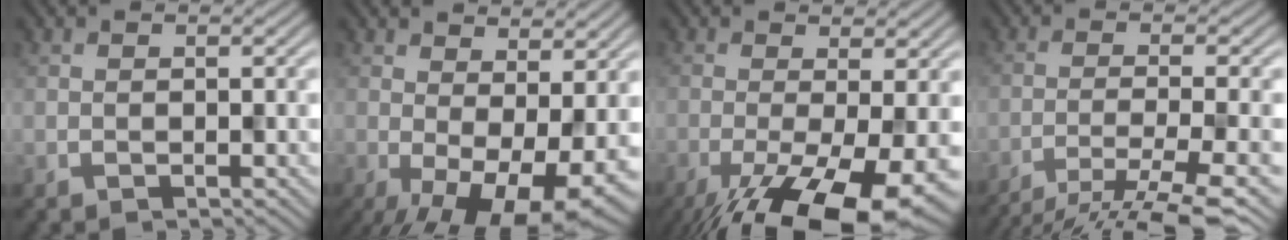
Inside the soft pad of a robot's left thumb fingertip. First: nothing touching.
{"total": 9.9, "force": [-2.1, 4.0, 8.8], "torque": [-0.140, -0.017, -0.011]}
{"total": 12.8, "force": [-5.8, 3.7, 10.8], "torque": [-0.178, -0.027, -0.080]}
{"total": 10.4, "force": [-8.1, 1.1, 6.5], "torque": [-0.107, -0.002, -0.120]}